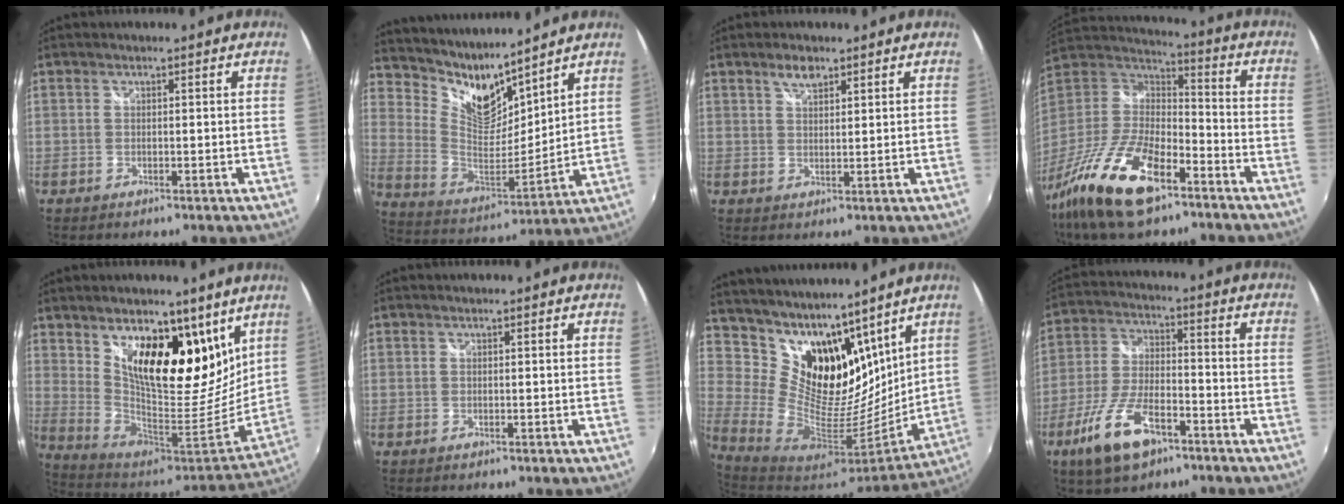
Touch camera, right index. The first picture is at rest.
{"total": 12.2, "force": [10.5, 4.3, 4.5], "torque": [-0.093, -0.021, 0.204]}
{"total": 3.1, "force": [2.2, 1.4, 1.7], "torque": [-0.028, 0.005, 0.040]}
{"total": 21.6, "force": [-13.1, 8.6, 14.9], "torque": [-0.309, -0.029, -0.243]}
{"total": 21.7, "force": [11.9, 9.9, 15.2], "torque": [-0.246, -0.011, 0.212]}
{"total": 0.0}
{"total": 21.4, "force": [15.3, 11.8, 9.2], "torque": [-0.203, -0.012, 0.287]}
{"total": 13.5, "force": [-7.8, 5.7, 9.4], "torque": [-0.208, -0.015, -0.144]}